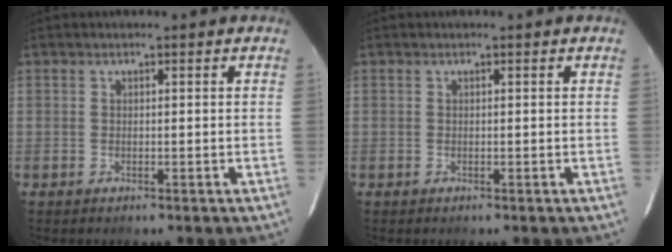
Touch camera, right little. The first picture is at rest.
{"total": 0.0}